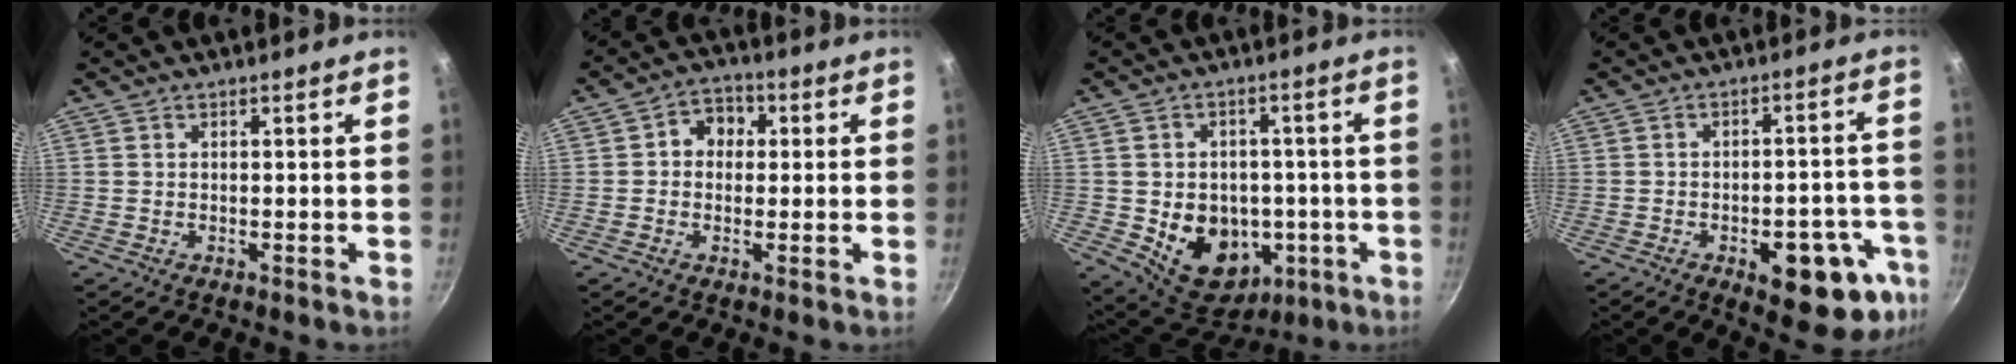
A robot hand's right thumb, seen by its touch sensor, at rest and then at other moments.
{"total": 5.7, "force": [0.7, 4.7, 3.2], "torque": [-0.023, 0.015, 0.001]}
{"total": 14.3, "force": [-3.2, 10.7, 8.9], "torque": [-0.101, 0.013, -0.025]}
{"total": 14.2, "force": [-6.7, 5.6, 11.3], "torque": [-0.115, 0.041, -0.077]}